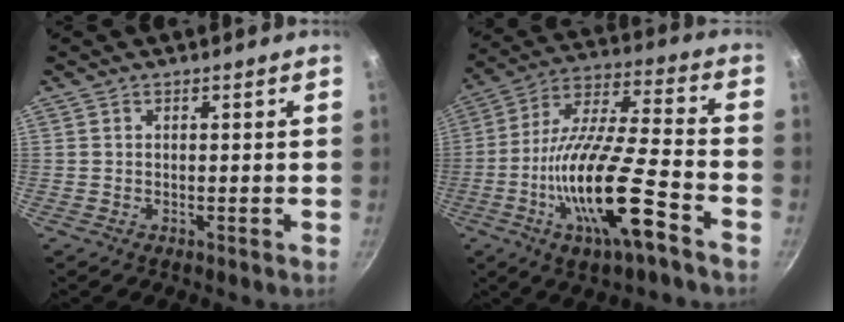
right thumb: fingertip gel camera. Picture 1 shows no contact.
{"total": 20.1, "force": [-8.3, 4.8, 17.7], "torque": [-0.315, 0.034, -0.159]}